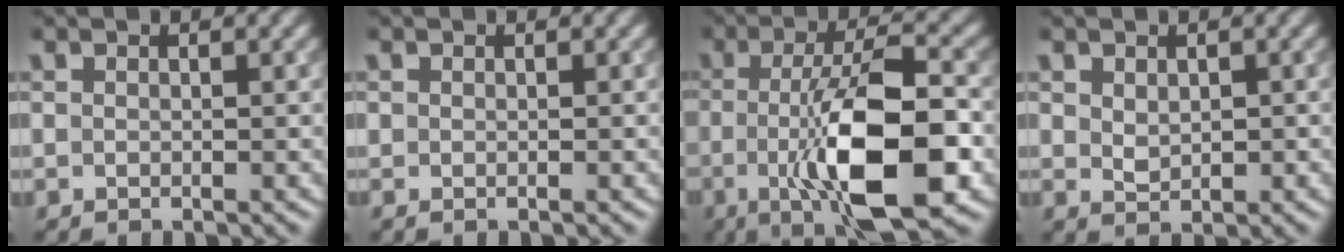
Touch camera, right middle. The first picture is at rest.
{"total": 0.0}
{"total": 11.1, "force": [-2.4, 3.3, 10.3], "torque": [-0.176, -0.003, -0.041]}
{"total": 1.4, "force": [0.4, 1.0, 0.9], "torque": [-0.015, -0.004, 0.012]}